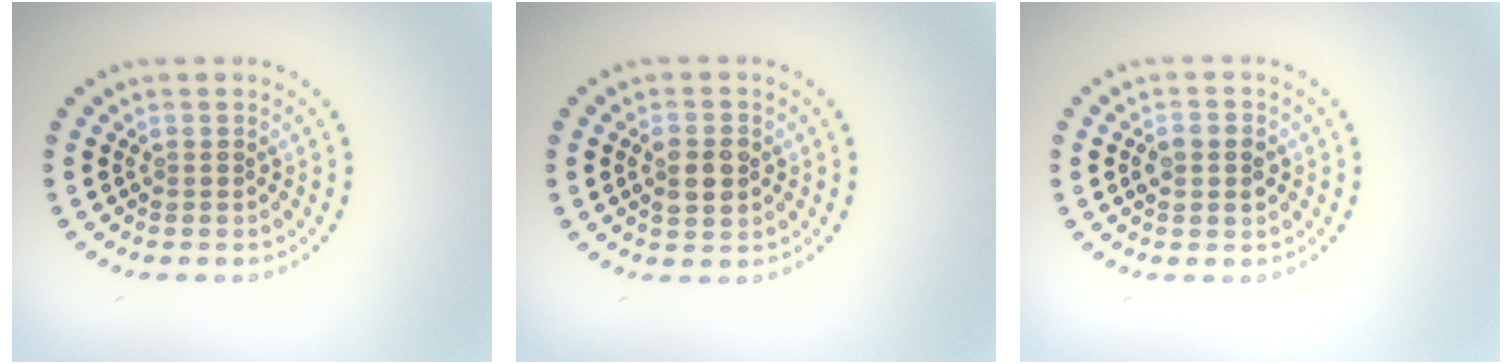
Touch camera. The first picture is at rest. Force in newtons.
{"total": 2.7, "press": 2.7, "slide": 0.1}
{"total": 2.8, "press": 2.8, "slide": 0.1}